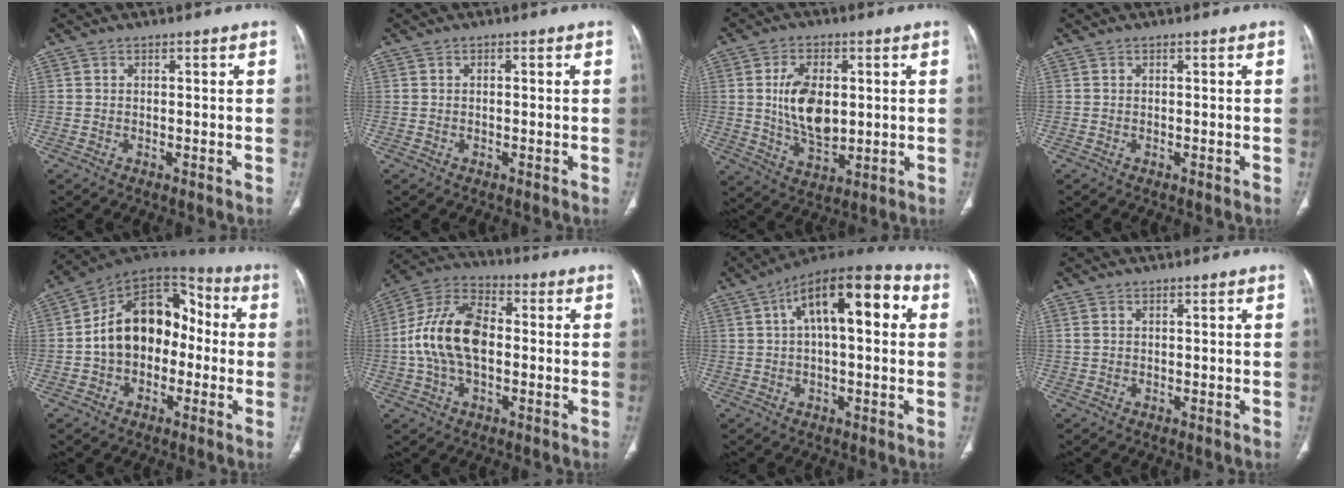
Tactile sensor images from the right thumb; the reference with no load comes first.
{"total": 0.7, "force": [0.1, 0.2, 0.6], "torque": [-0.018, 0.004, 0.003]}
{"total": 11.5, "force": [1.2, 6.7, 9.2], "torque": [-0.154, -0.013, 0.033]}
{"total": 0.0}
{"total": 17.3, "force": [-1.1, 12.1, 12.3], "torque": [-0.161, 0.052, -0.029]}
{"total": 14.9, "force": [-0.5, 8.9, 12.0], "torque": [-0.232, 0.032, -0.016]}
{"total": 16.8, "force": [4.5, 6.9, 14.6], "torque": [-0.206, 0.032, 0.060]}
{"total": 1.1, "force": [0.5, 0.5, 0.7], "torque": [-0.020, 0.011, 0.018]}